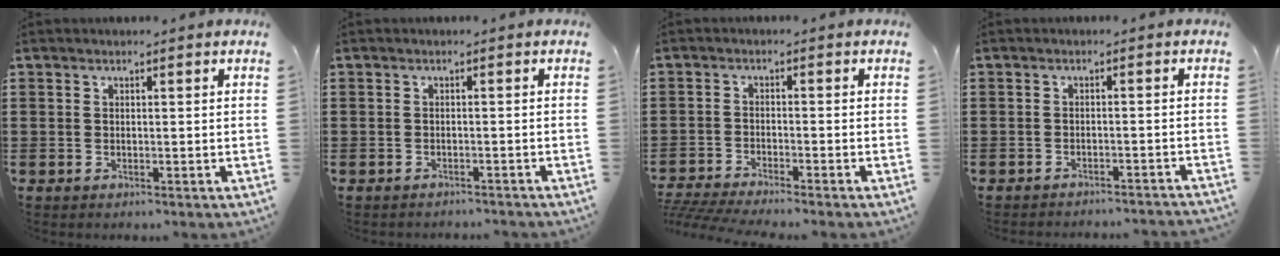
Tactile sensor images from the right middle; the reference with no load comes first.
{"total": 1.1, "force": [-1.1, 0.1, -0.1], "torque": [-0.001, 0.003, -0.023]}
{"total": 3.2, "force": [-3.0, -0.2, 0.9], "torque": [-0.030, -0.008, -0.067]}
{"total": 1.8, "force": [-1.8, -0.2, 0.2], "torque": [-0.004, 0.004, -0.037]}